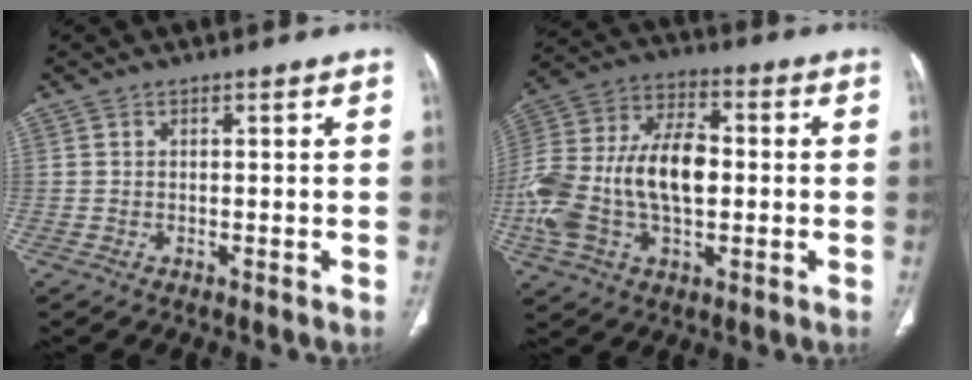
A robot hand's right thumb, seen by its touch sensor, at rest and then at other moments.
{"total": 21.1, "force": [-1.6, 12.2, 17.1], "torque": [-0.363, 0.026, -0.028]}